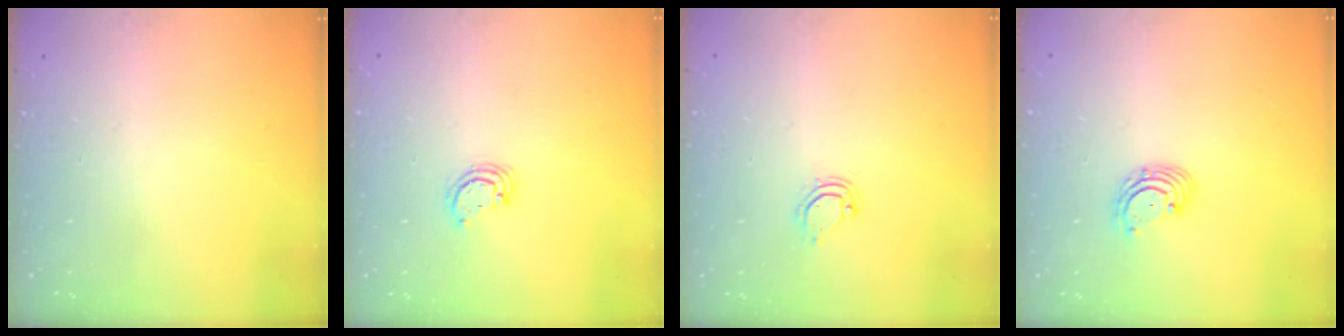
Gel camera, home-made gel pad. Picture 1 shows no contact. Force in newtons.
{"total": 3.0, "press": 2.9, "slide": 0.3}
{"total": 4.3, "press": 4.3, "slide": 0.3}
{"total": 2.9, "press": 2.9, "slide": 0.3}